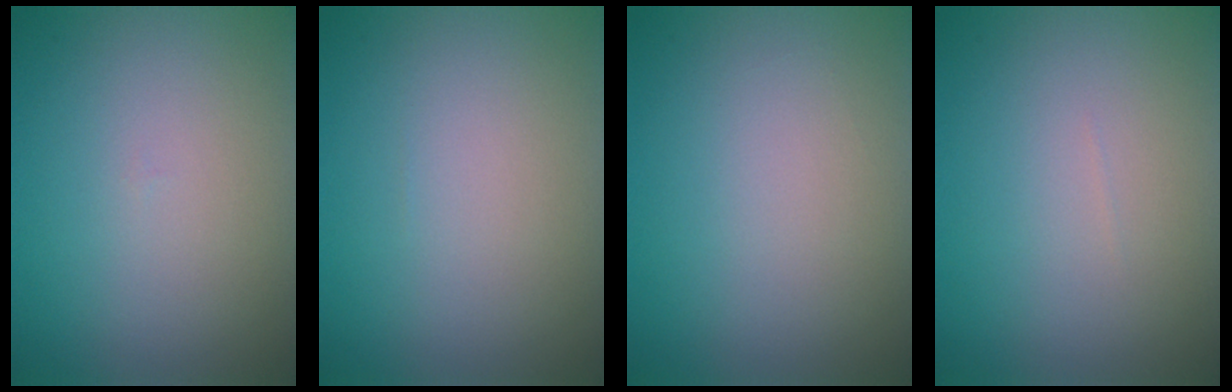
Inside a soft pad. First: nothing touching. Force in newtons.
{"total": 0.0}
{"total": 0.0}
{"total": 0.0}